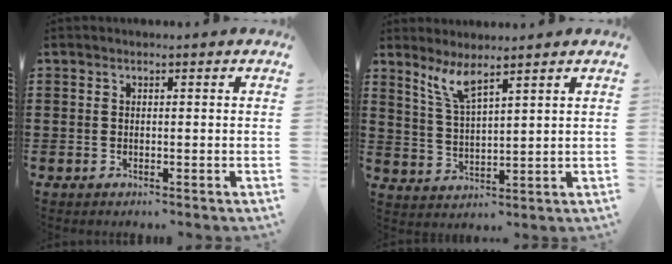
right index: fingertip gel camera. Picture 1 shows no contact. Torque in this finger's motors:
{"motor_torque": [0.17, 0.04, 0.19, 0.08]}